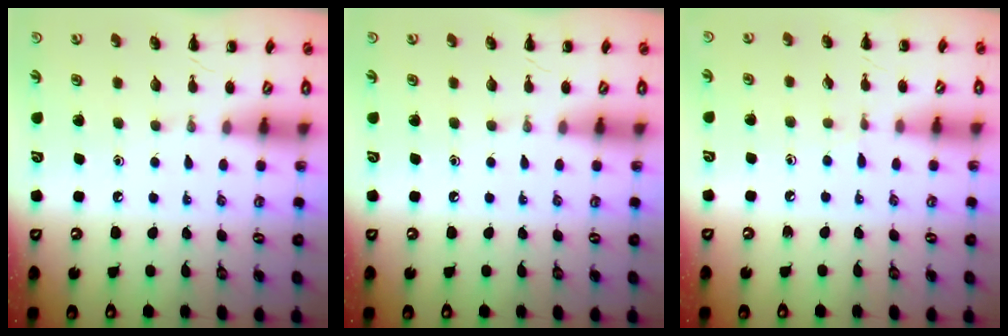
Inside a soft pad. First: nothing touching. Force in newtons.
{"total": 0.0}
{"total": 4.7, "press": 4.3, "slide": 1.8}